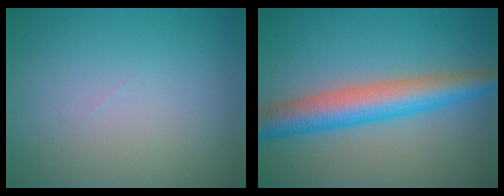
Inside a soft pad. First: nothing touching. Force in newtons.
{"total": 6.3, "press": 6.3, "slide": 0.0}